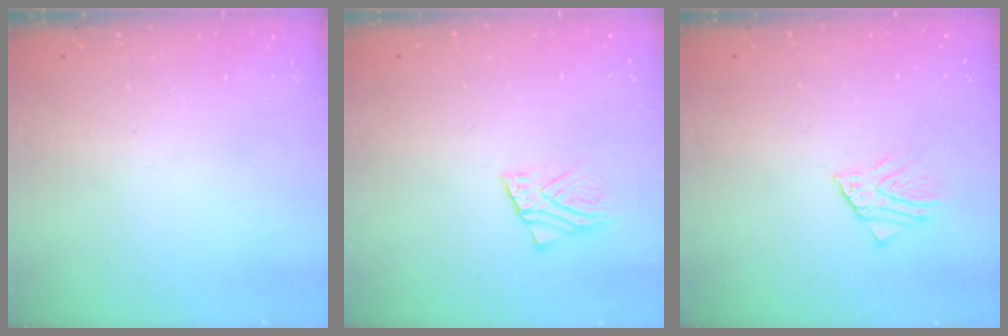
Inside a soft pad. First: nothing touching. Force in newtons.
{"total": 2.6, "press": 2.6, "slide": 0.2}
{"total": 1.4, "press": 1.4, "slide": 0.1}